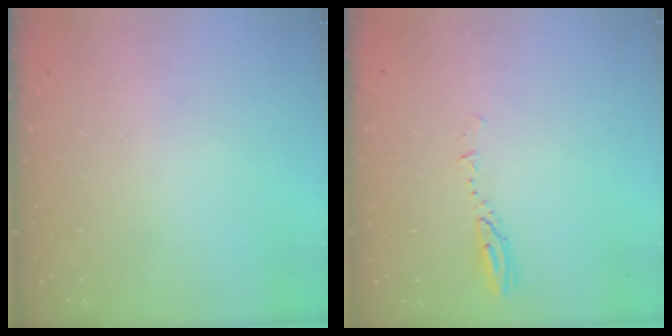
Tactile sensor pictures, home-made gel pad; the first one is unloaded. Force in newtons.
{"total": 3.9, "press": 3.9, "slide": 0.3}